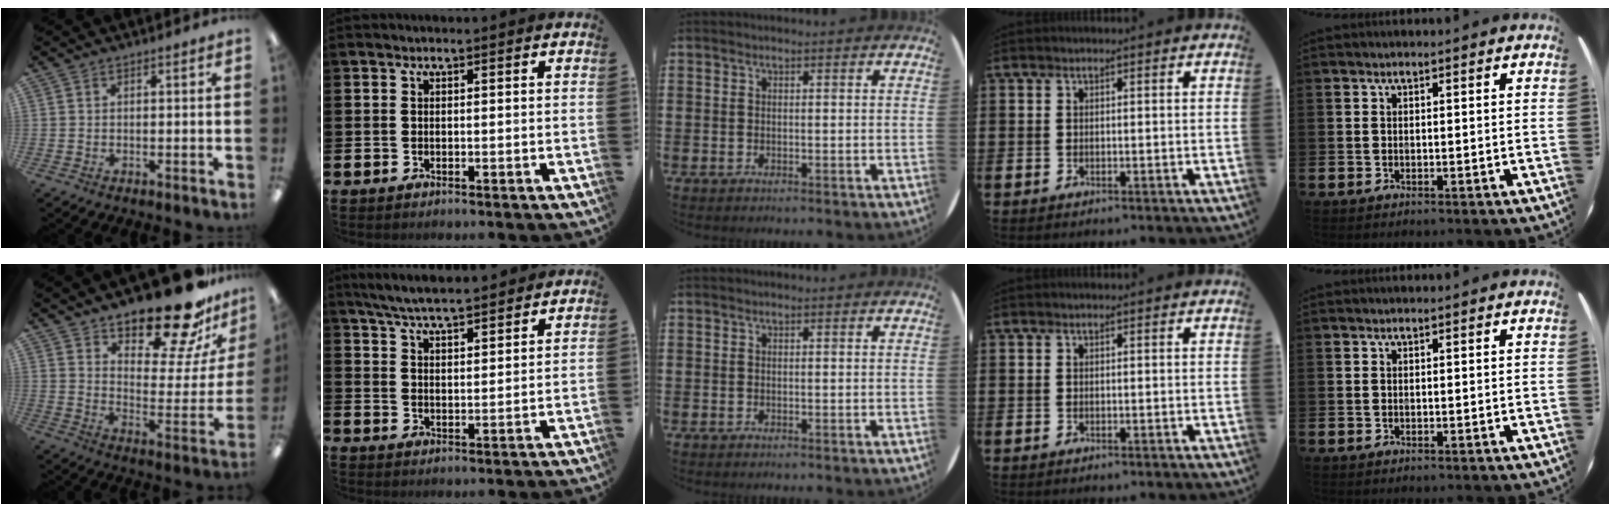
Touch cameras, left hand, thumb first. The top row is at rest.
{"thumb": {"total": 21.4, "force": [17.6, 6.9, 10.1], "torque": [-0.135, -0.130, 0.291]}, "index": {"total": 6.1, "force": [5.9, 0.3, 1.4], "torque": [-0.050, -0.031, 0.106]}}